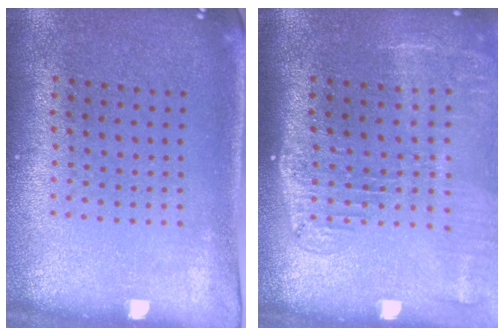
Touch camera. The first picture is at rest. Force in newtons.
{"total": 2.1, "press": 1.7, "slide": 1.2}